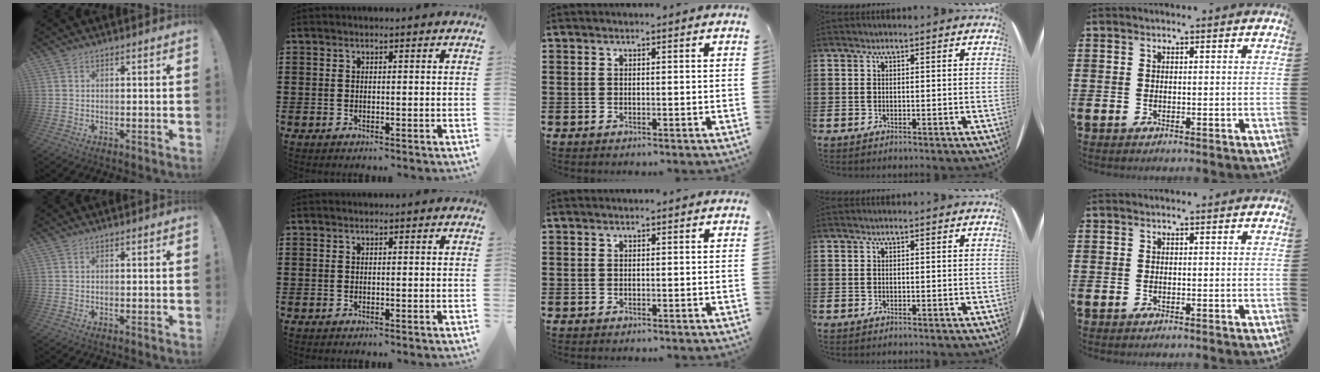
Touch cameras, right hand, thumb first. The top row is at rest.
{}